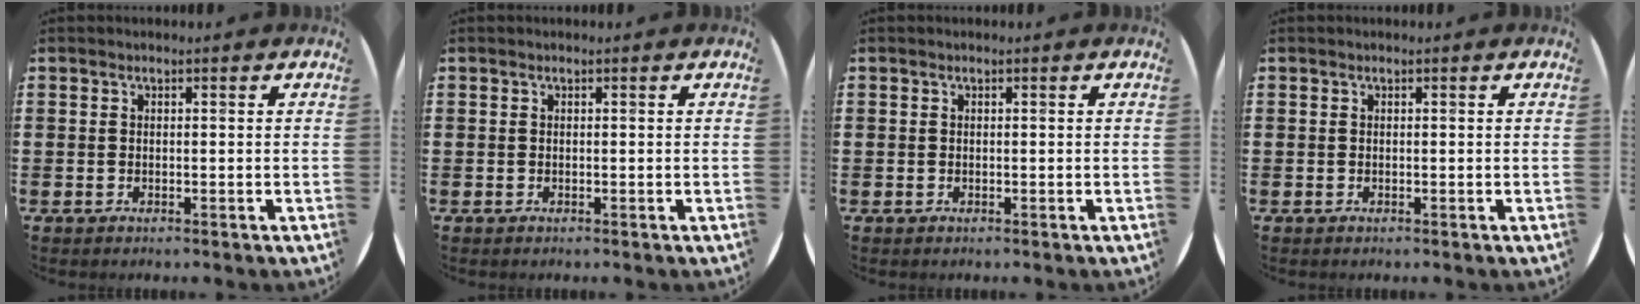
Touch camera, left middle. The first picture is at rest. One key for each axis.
{"total": 0.0}
{"total": 0.0}
{"total": 0.0}